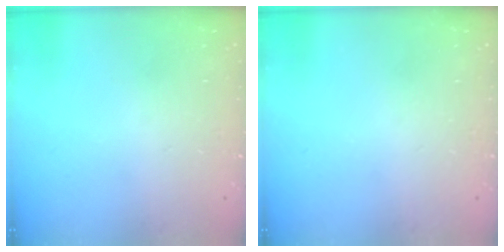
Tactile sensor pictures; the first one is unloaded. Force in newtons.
{"total": 0.0}